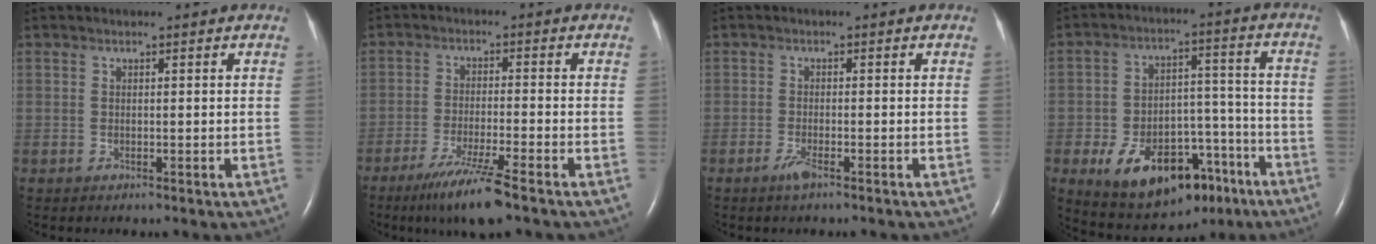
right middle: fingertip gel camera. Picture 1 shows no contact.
{"total": 8.1, "force": [-5.5, -0.3, 5.9], "torque": [-0.115, -0.026, -0.100]}
{"total": 2.0, "force": [-1.4, 0.2, 1.4], "torque": [-0.036, -0.004, -0.028]}
{"total": 16.4, "force": [-9.0, 8.8, 10.5], "torque": [-0.156, 0.026, -0.125]}